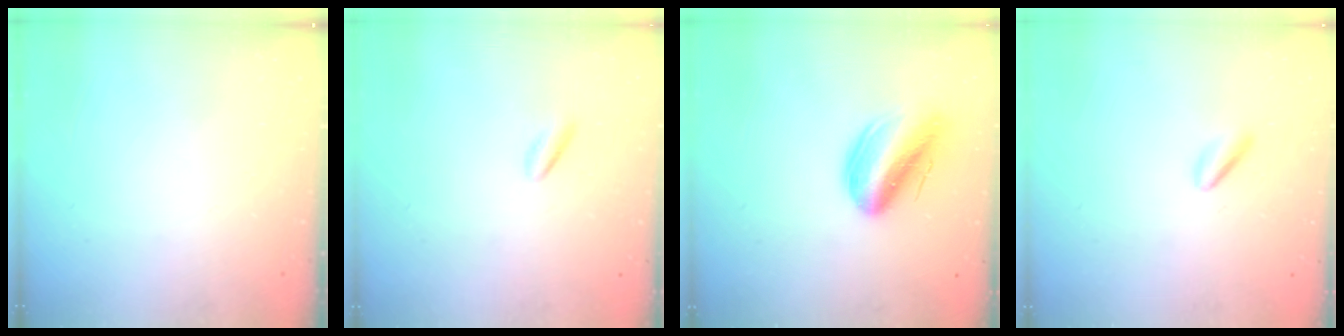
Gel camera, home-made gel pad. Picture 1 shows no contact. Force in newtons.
{"total": 0.9, "press": 0.6, "slide": 0.6}
{"total": 14.1, "press": 13.6, "slide": 3.8}
{"total": 1.8, "press": 1.6, "slide": 0.8}